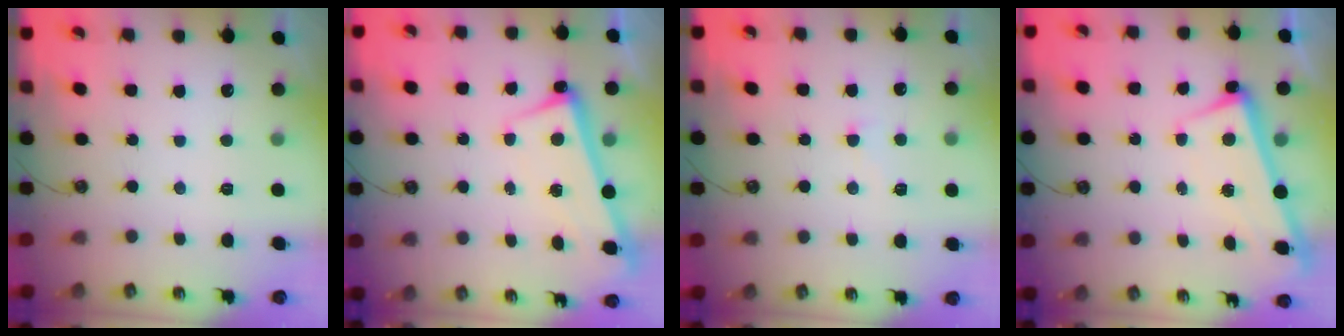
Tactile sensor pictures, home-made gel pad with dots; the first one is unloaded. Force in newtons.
{"total": 2.6, "press": 2.4, "slide": 0.9}
{"total": 4.5, "press": 4.4, "slide": 0.7}
{"total": 2.7, "press": 2.7, "slide": 0.6}